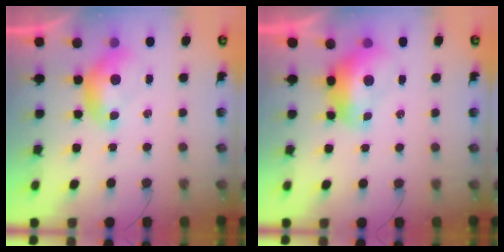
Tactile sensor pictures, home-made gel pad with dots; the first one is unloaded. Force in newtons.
{"total": 2.4, "press": 2.3, "slide": 0.8}